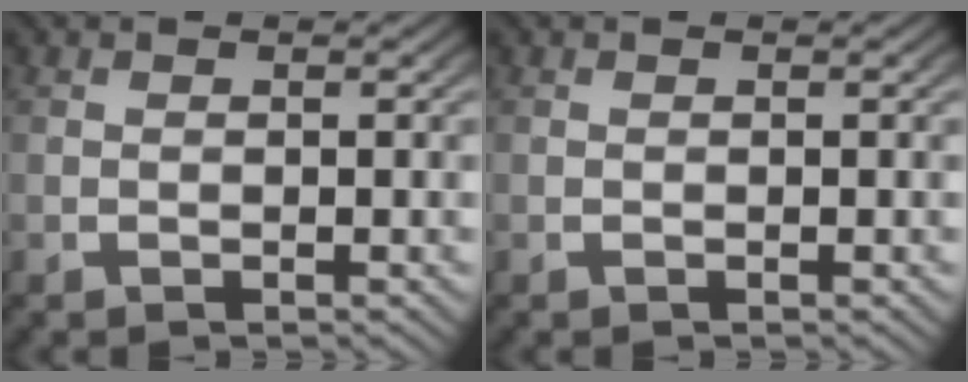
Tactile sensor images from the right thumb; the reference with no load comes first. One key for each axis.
{"total": 0.0}